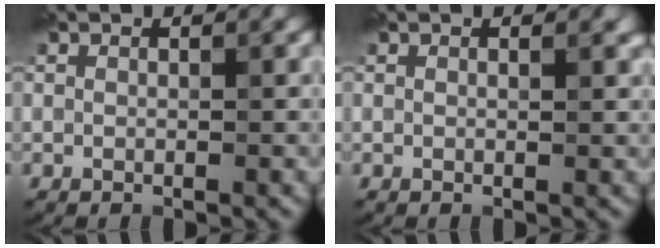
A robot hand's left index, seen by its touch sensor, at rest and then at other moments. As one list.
[{"total": 0.7, "force": [0.4, 0.2, 0.6], "torque": [-0.006, 0.000, 0.007]}]